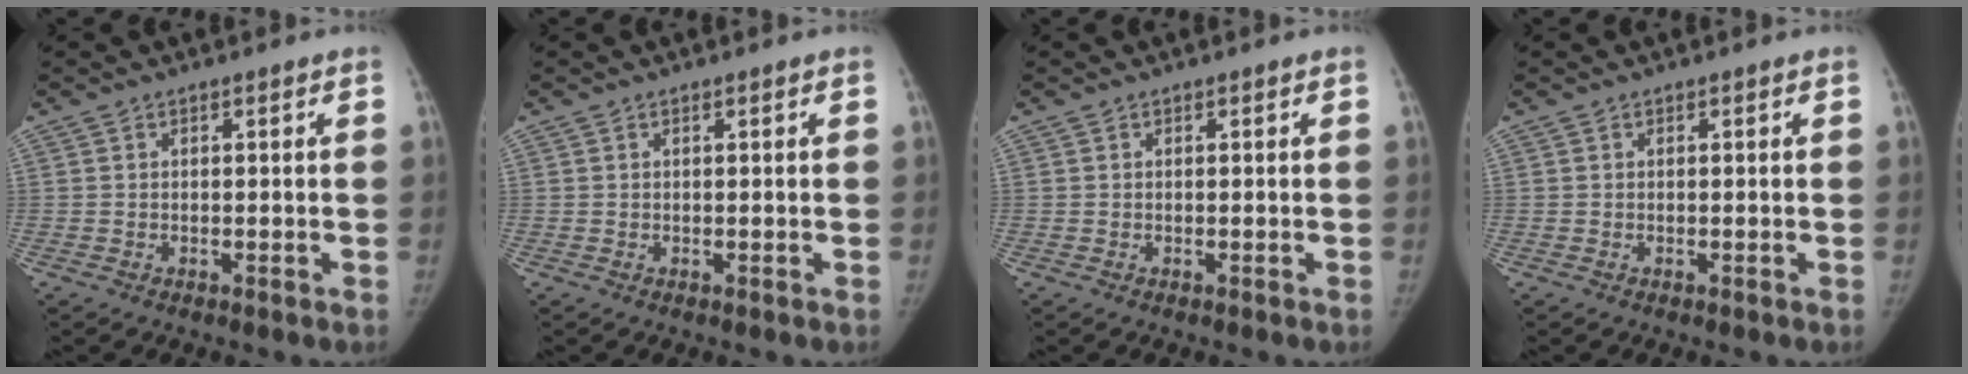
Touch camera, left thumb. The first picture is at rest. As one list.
[{"total": 0.0}, {"total": 0.0}, {"total": 0.0}]